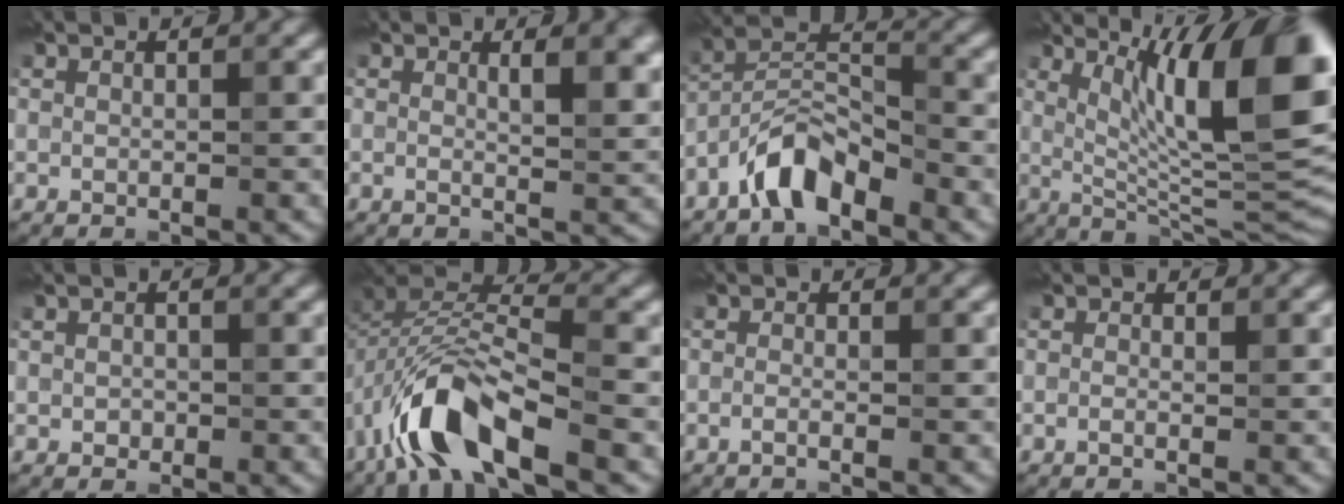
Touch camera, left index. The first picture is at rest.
{"total": 3.4, "force": [0.5, 0.6, 3.3], "torque": [-0.027, -0.003, 0.024]}
{"total": 5.4, "force": [-5.3, 0.1, 0.7], "torque": [-0.036, -0.005, -0.074]}
{"total": 12.1, "force": [3.1, 2.3, 11.4], "torque": [-0.161, -0.017, 0.086]}
{"total": 1.6, "force": [-1.2, -0.5, -1.0], "torque": [-0.007, -0.013, 0.014]}
{"total": 7.6, "force": [-6.1, 1.6, 4.2], "torque": [-0.106, -0.009, -0.089]}
{"total": 2.0, "force": [-1.8, -0.8, -0.4], "torque": [-0.013, -0.029, -0.016]}
{"total": 1.6, "force": [-1.3, -0.9, -0.4], "torque": [-0.014, -0.019, -0.005]}